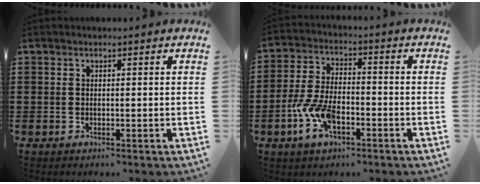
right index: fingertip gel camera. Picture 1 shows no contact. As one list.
[{"total": 7.9, "force": [-3.2, 4.0, 6.0], "torque": [-0.147, -0.001, -0.065]}]